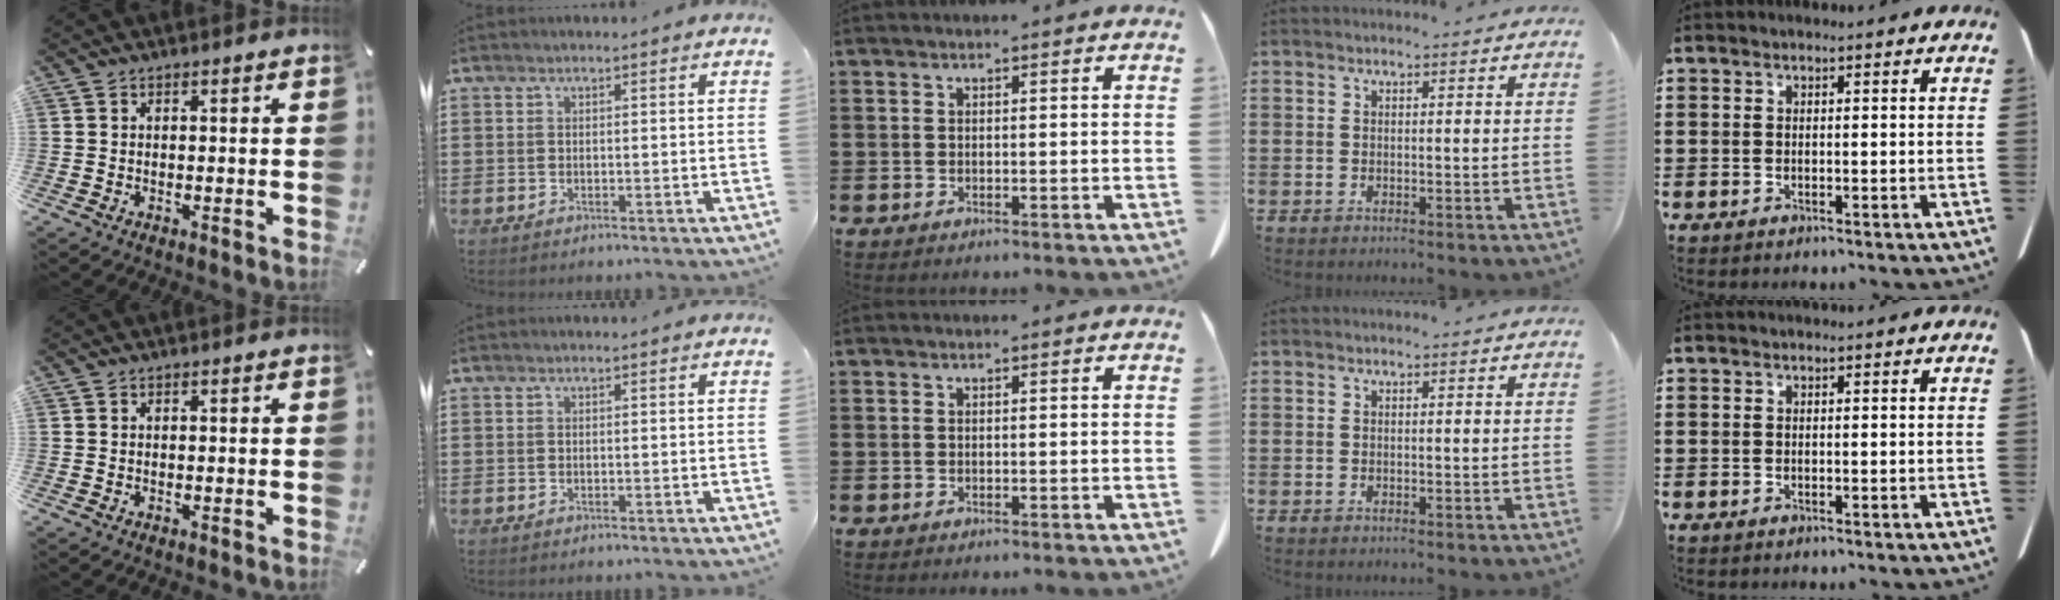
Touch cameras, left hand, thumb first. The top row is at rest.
{}